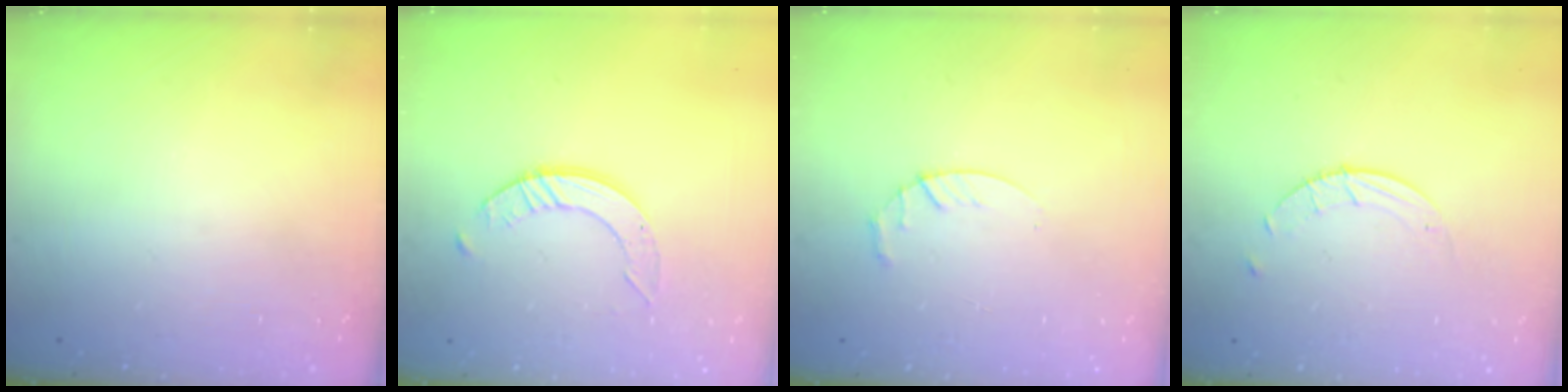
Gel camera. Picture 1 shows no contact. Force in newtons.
{"total": 5.0, "press": 5.0, "slide": 0.4}
{"total": 3.0, "press": 2.9, "slide": 0.5}
{"total": 4.6, "press": 4.5, "slide": 0.5}